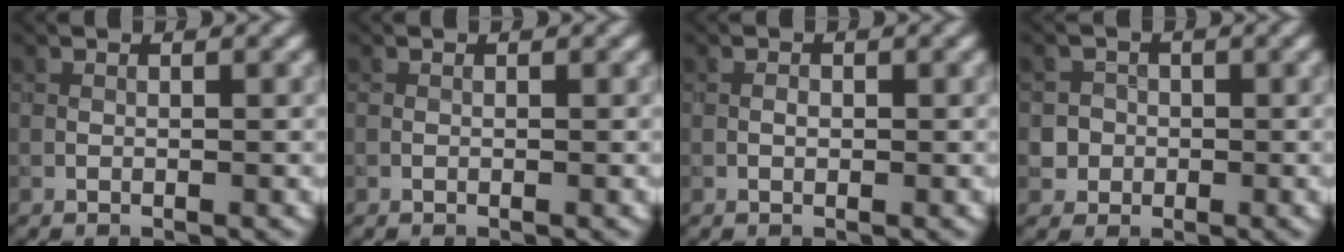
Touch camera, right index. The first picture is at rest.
{"total": 0.0}
{"total": 0.6, "force": [-0.1, 0.3, 0.4], "torque": [-0.007, 0.002, -0.003]}
{"total": 3.0, "force": [-0.8, 2.8, 0.5], "torque": [0.016, 0.007, -0.025]}